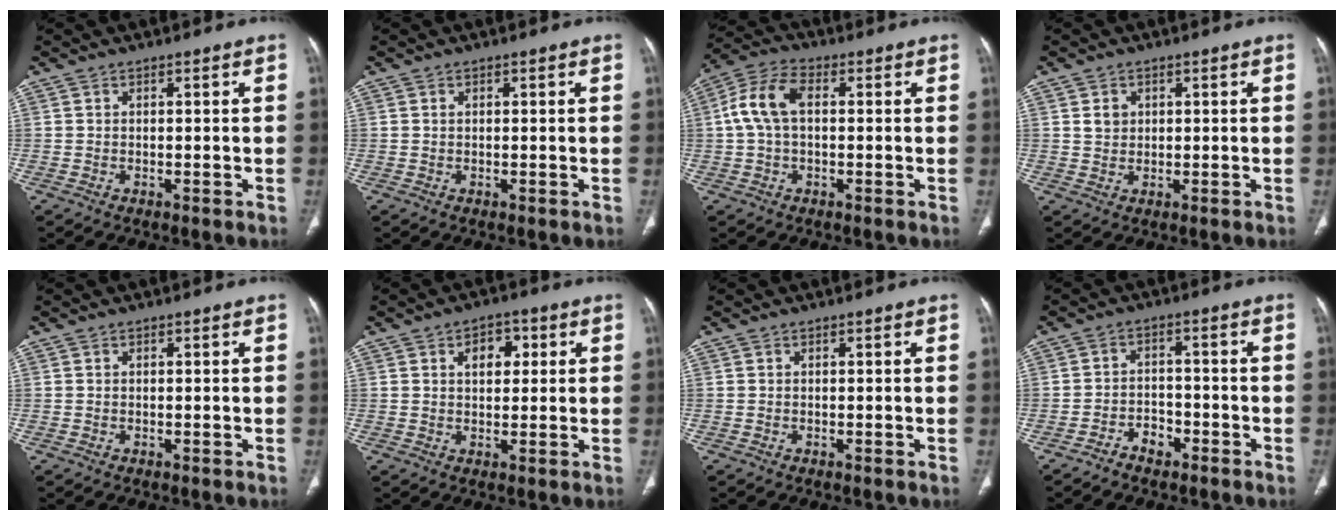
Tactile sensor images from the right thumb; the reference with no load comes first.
{"total": 0.0}
{"total": 8.4, "force": [0.9, 4.9, 6.7], "torque": [-0.143, 0.026, 0.012]}
{"total": 2.4, "force": [1.0, 2.0, 1.0], "torque": [-0.007, -0.006, 0.019]}
{"total": 0.0}
{"total": 5.2, "force": [1.7, 3.4, 3.5], "torque": [-0.025, -0.002, 0.023]}
{"total": 0.0}
{"total": 3.8, "force": [-2.7, 2.2, 1.4], "torque": [-0.018, 0.027, -0.045]}